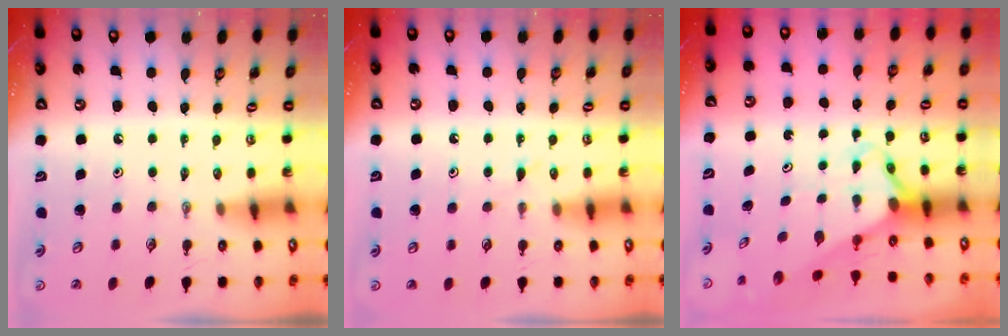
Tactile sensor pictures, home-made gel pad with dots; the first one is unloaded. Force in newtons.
{"total": 5.9, "press": 5.9, "slide": 0.6}
{"total": 2.8, "press": 2.8, "slide": 0.2}